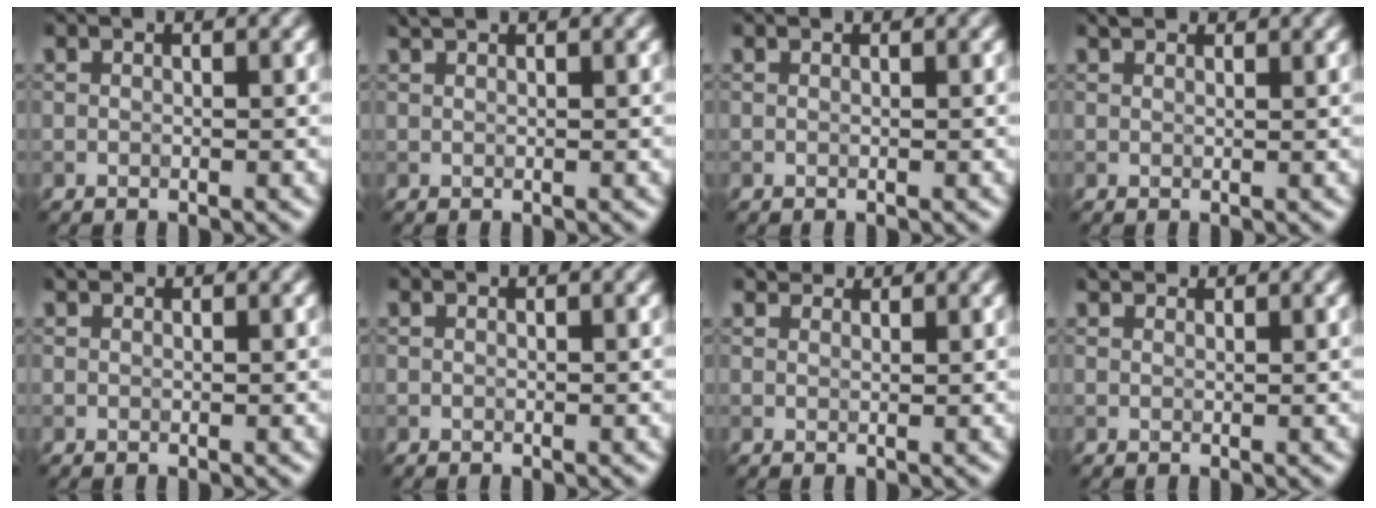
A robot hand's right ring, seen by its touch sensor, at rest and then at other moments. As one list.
[{"total": 0.6, "force": [0.6, 0.0, 0.1], "torque": [-0.002, -0.002, 0.012]}, {"total": 0.0}, {"total": 1.3, "force": [1.2, 0.4, 0.3], "torque": [-0.008, 0.000, 0.014]}, {"total": 0.5, "force": [0.4, 0.3, 0.2], "torque": [-0.002, 0.001, 0.003]}, {"total": 0.0}, {"total": 1.8, "force": [1.7, 0.7, 0.5], "torque": [-0.014, 0.000, 0.016]}, {"total": 1.2, "force": [1.0, 0.5, 0.3], "torque": [-0.006, 0.001, 0.010]}]